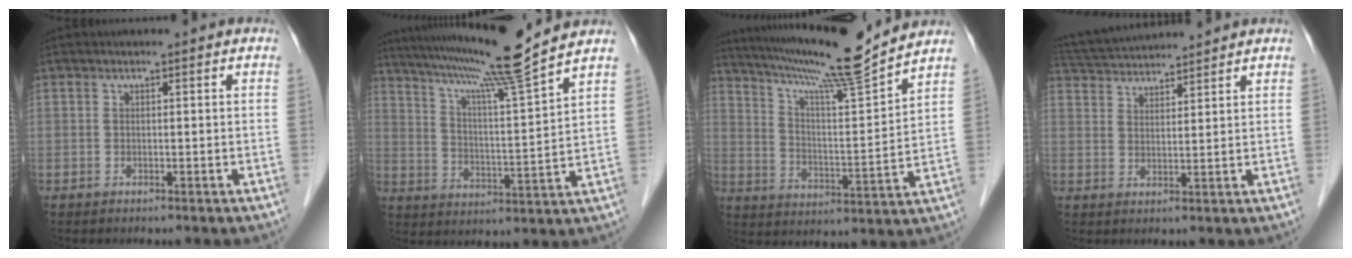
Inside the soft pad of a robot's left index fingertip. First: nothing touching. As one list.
[{"total": 15.0, "force": [12.6, -2.6, 7.7], "torque": [-0.135, -0.014, 0.195]}, {"total": 16.5, "force": [14.6, -1.4, 7.6], "torque": [-0.136, -0.011, 0.230]}, {"total": 9.2, "force": [8.8, 0.3, 2.4], "torque": [-0.054, 0.032, 0.150]}]